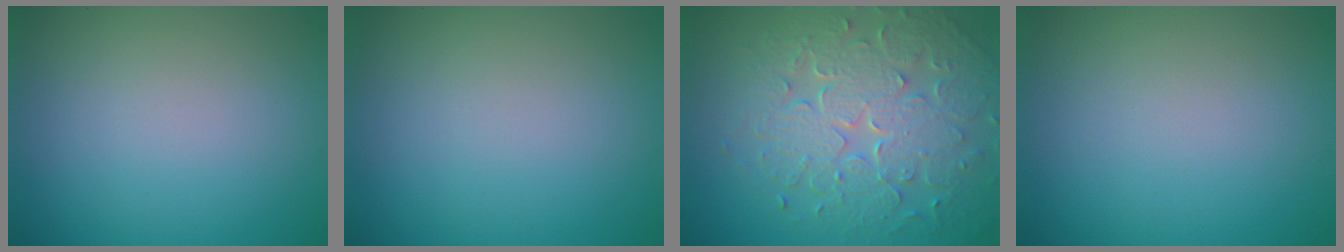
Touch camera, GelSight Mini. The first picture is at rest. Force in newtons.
{"total": 0.0}
{"total": 7.8, "press": 5.6, "slide": 5.4}
{"total": 0.0}